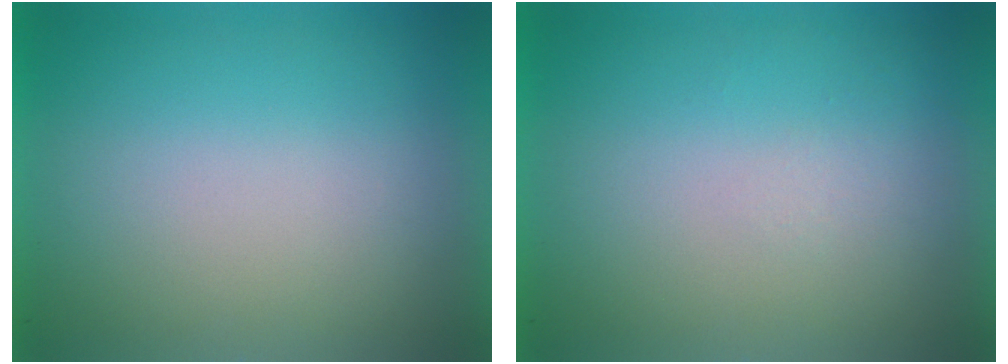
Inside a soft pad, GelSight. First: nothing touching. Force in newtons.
{"total": 1.0}